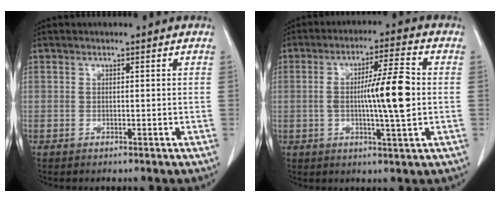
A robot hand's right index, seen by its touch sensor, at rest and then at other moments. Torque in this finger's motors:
{"motor_torque": [0.76, 0.45, 0.25, 0.15]}